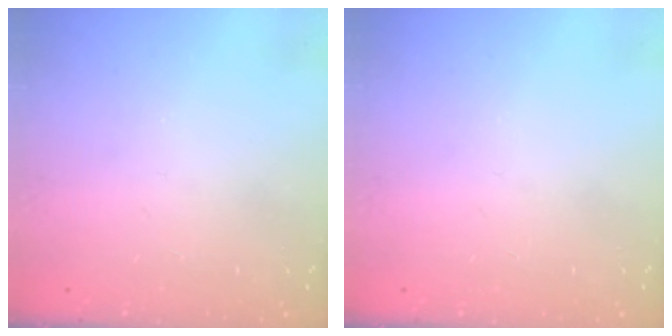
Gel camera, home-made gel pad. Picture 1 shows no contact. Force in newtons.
{"total": 0.0}